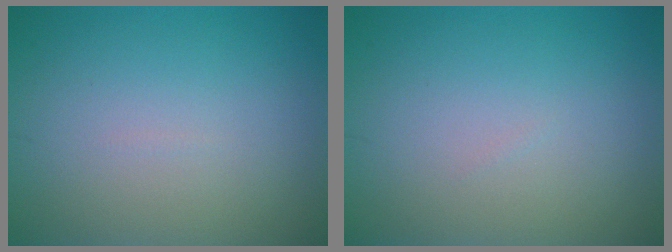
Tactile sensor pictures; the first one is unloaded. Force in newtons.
{"total": 0.0}